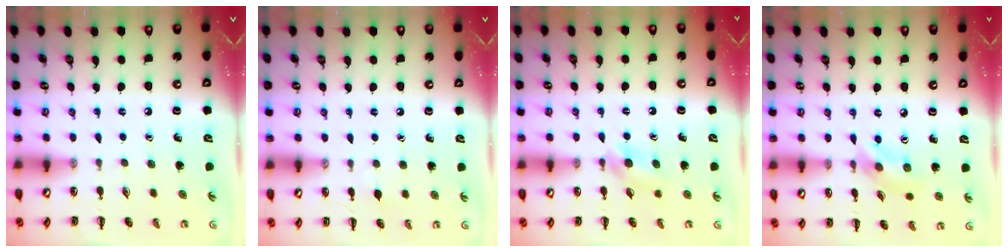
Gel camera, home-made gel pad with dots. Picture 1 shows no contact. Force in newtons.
{"total": 2.7, "press": 2.5, "slide": 1.0}
{"total": 5.5, "press": 5.0, "slide": 2.2}
{"total": 4.7, "press": 4.7, "slide": 0.5}